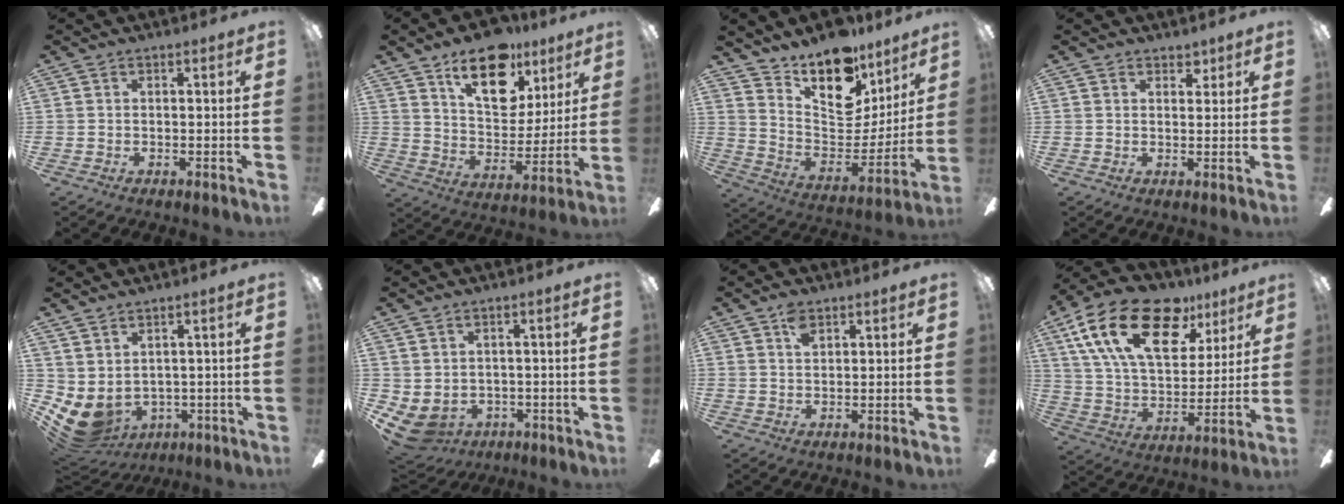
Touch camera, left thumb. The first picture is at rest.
{"total": 19.2, "force": [12.0, 10.5, 10.7], "torque": [-0.159, -0.059, 0.210]}
{"total": 17.1, "force": [13.4, 8.1, 7.0], "torque": [-0.116, -0.108, 0.239]}
{"total": 2.7, "force": [2.1, 1.5, 0.7], "torque": [-0.003, -0.006, 0.036]}
{"total": 6.3, "force": [-1.2, 4.8, 4.0], "torque": [-0.119, -0.015, -0.019]}
{"total": 4.8, "force": [-0.7, 3.9, 2.7], "torque": [-0.087, -0.004, -0.014]}
{"total": 3.5, "force": [2.2, 1.8, 2.0], "torque": [-0.039, 0.000, 0.038]}
{"total": 24.2, "force": [12.9, 12.9, 15.9], "torque": [-0.285, -0.058, 0.224]}